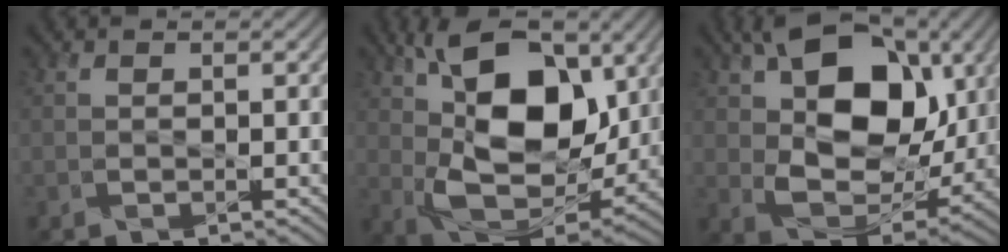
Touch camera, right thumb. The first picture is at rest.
{"total": 16.2, "force": [4.9, 9.1, 12.5], "torque": [-0.229, 0.009, 0.084]}
{"total": 15.0, "force": [4.3, 9.6, 10.6], "torque": [-0.188, 0.002, 0.073]}